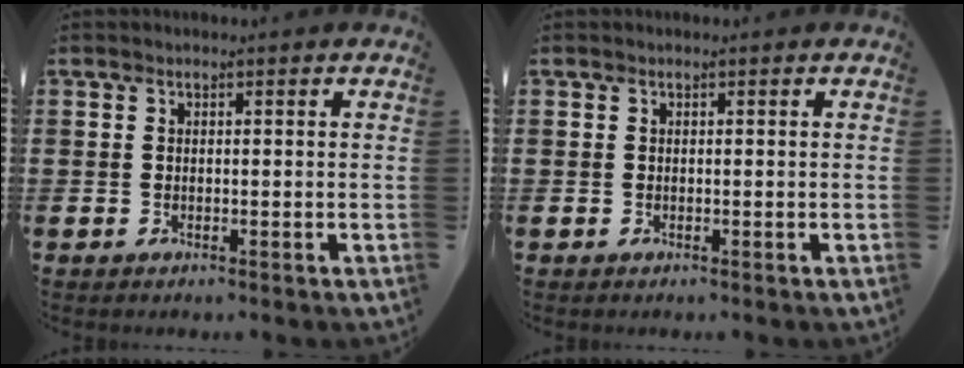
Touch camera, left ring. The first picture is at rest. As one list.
[{"total": 0.0}]